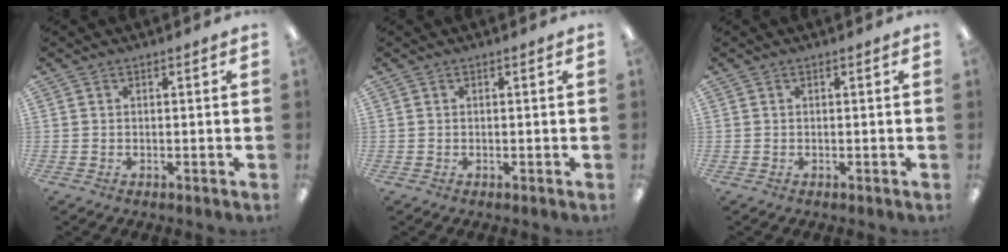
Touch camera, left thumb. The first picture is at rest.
{"total": 0.0}
{"total": 0.0}